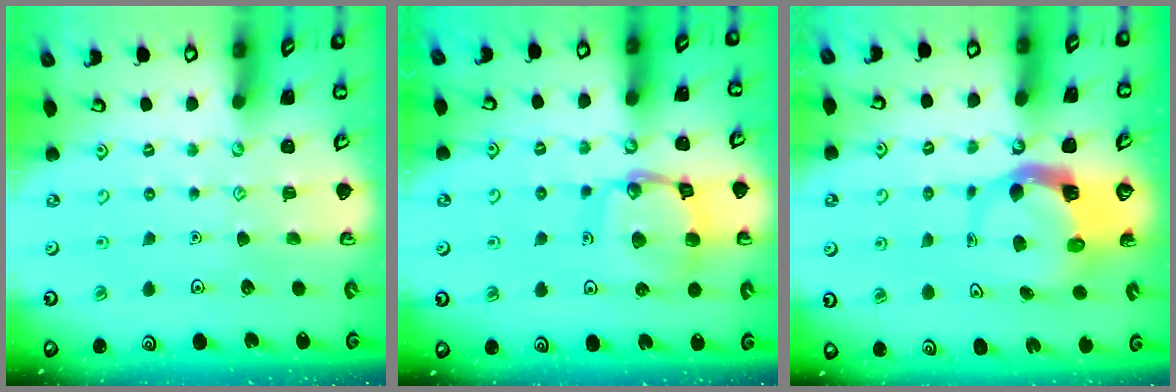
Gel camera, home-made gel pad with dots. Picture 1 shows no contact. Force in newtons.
{"total": 14.3, "press": 14.2, "slide": 1.4}
{"total": 6.1, "press": 6.0, "slide": 0.9}